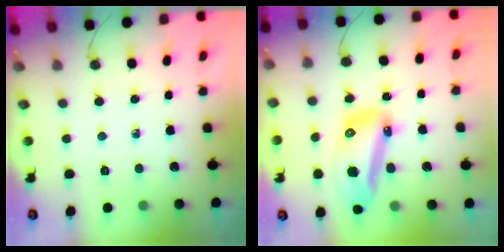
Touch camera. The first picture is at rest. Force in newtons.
{"total": 16.0, "press": 15.8, "slide": 2.3}